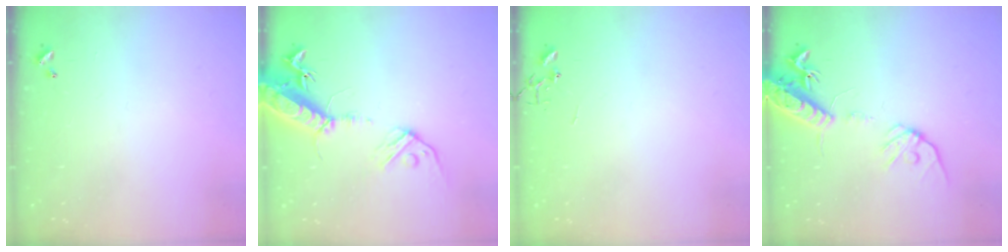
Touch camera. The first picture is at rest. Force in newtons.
{"total": 16.9, "press": 16.5, "slide": 3.8}
{"total": 0.0}
{"total": 16.4, "press": 16.1, "slide": 3.0}